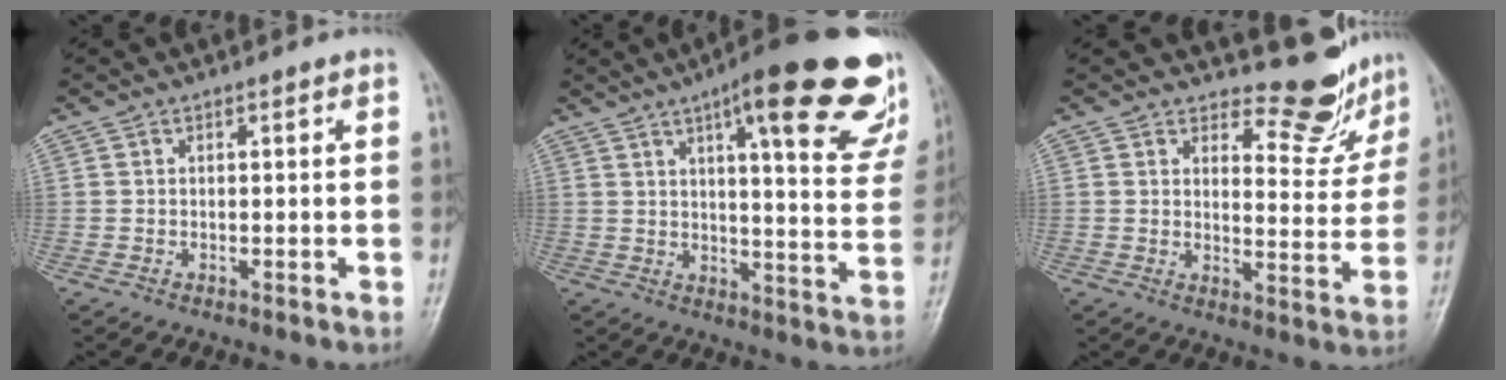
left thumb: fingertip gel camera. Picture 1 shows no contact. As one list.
[{"total": 24.6, "force": [14.8, 5.7, 18.9], "torque": [-0.222, -0.042, 0.186]}, {"total": 8.4, "force": [8.0, 2.7, 0.9], "torque": [0.016, -0.083, 0.101]}]